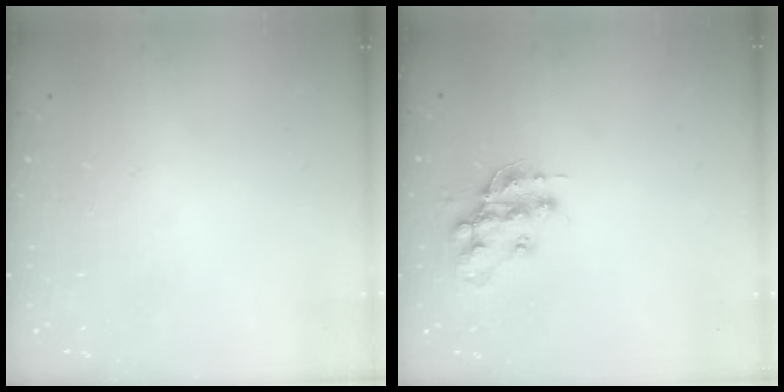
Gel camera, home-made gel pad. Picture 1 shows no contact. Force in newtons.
{"total": 14.0, "press": 14.0, "slide": 0.7}